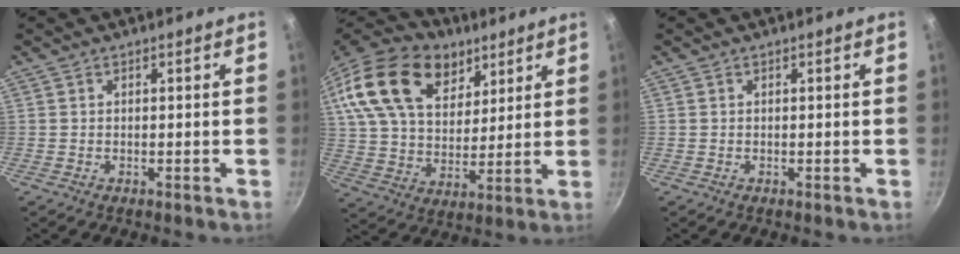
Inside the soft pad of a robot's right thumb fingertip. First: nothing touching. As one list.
[{"total": 25.9, "force": [13.2, 16.4, 15.0], "torque": [-0.267, -0.009, 0.234]}, {"total": 0.0}]